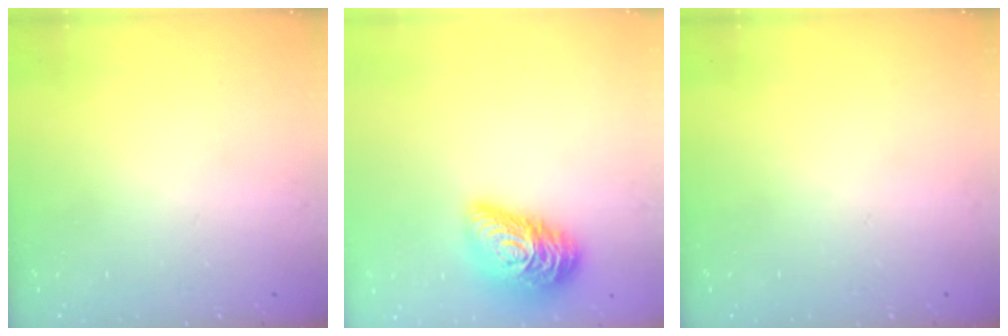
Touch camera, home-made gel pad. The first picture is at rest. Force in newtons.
{"total": 16.6, "press": 16.6, "slide": 0.9}
{"total": 0.0}